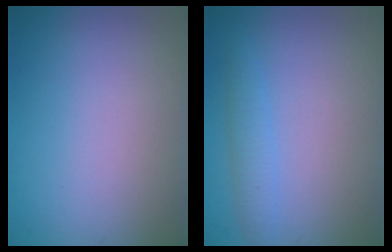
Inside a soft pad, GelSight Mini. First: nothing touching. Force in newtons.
{"total": 1.7, "press": 1.7, "slide": 0.0}